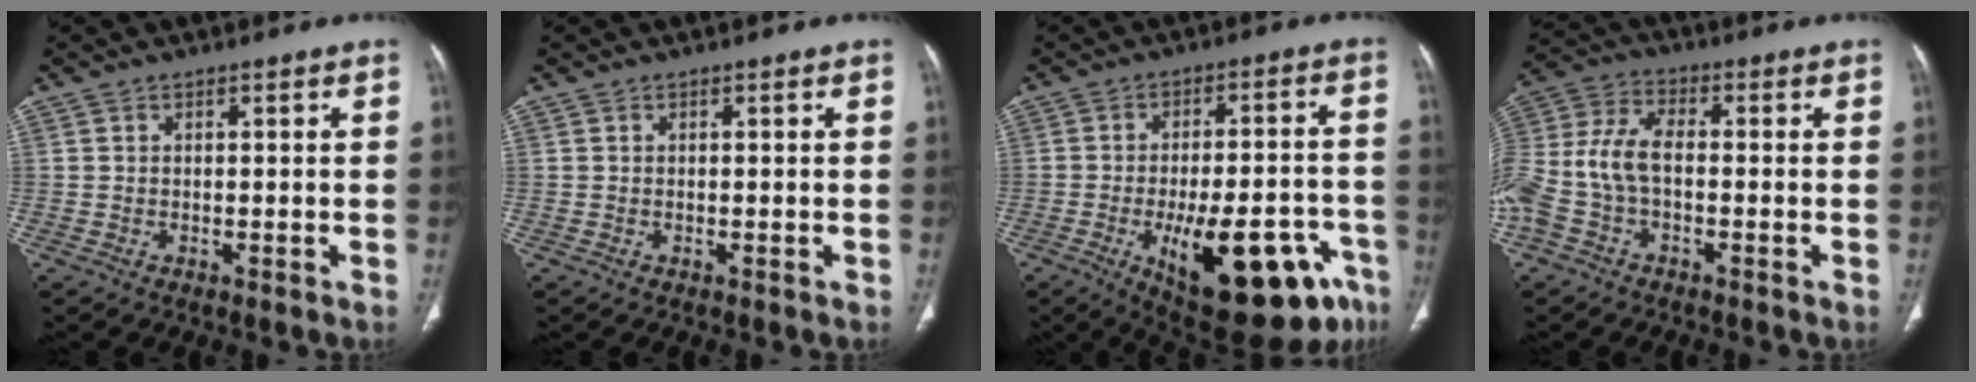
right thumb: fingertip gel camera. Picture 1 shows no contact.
{"total": 0.0}
{"total": 23.6, "force": [-10.7, 9.4, 18.8], "torque": [-0.201, 0.038, -0.134]}
{"total": 11.3, "force": [-2.3, 6.4, 9.0], "torque": [-0.207, 0.032, -0.048]}